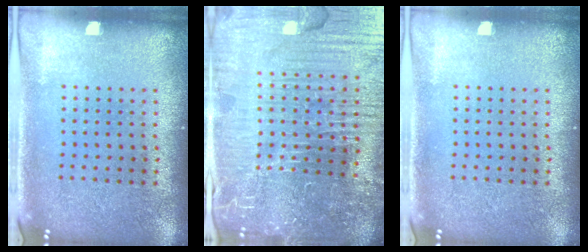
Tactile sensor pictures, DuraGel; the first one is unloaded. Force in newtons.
{"total": 7.0, "press": 6.3, "slide": 3.1}
{"total": 0.0}